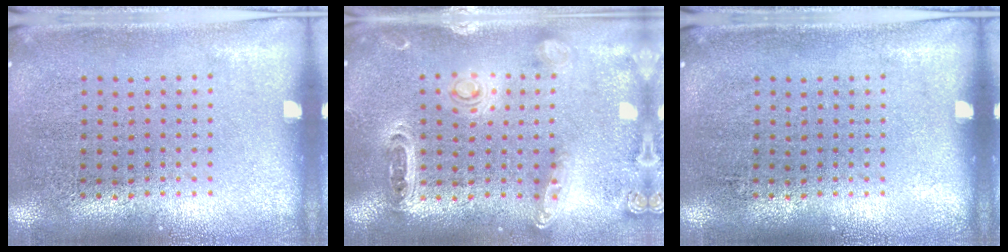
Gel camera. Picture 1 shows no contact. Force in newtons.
{"total": 1.3, "press": 1.3, "slide": 0.2}
{"total": 0.0}